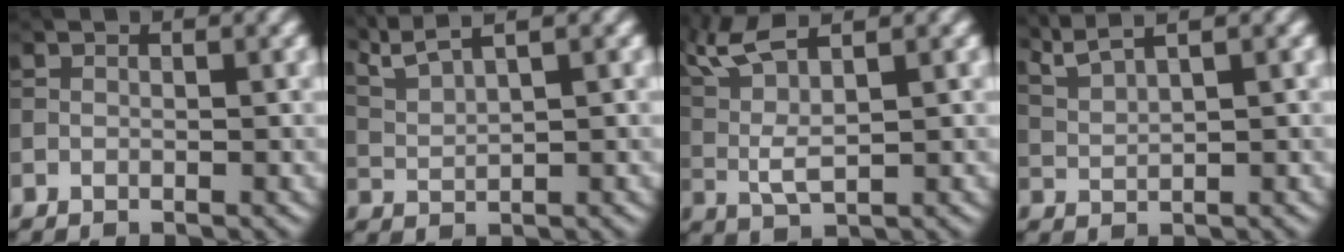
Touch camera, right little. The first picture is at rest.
{"total": 3.9, "force": [3.1, 0.3, 2.3], "torque": [-0.065, 0.021, 0.068]}
{"total": 4.6, "force": [2.6, 0.6, 3.8], "torque": [-0.096, 0.016, 0.075]}
{"total": 3.5, "force": [2.7, 0.3, 2.2], "torque": [-0.055, 0.019, 0.059]}